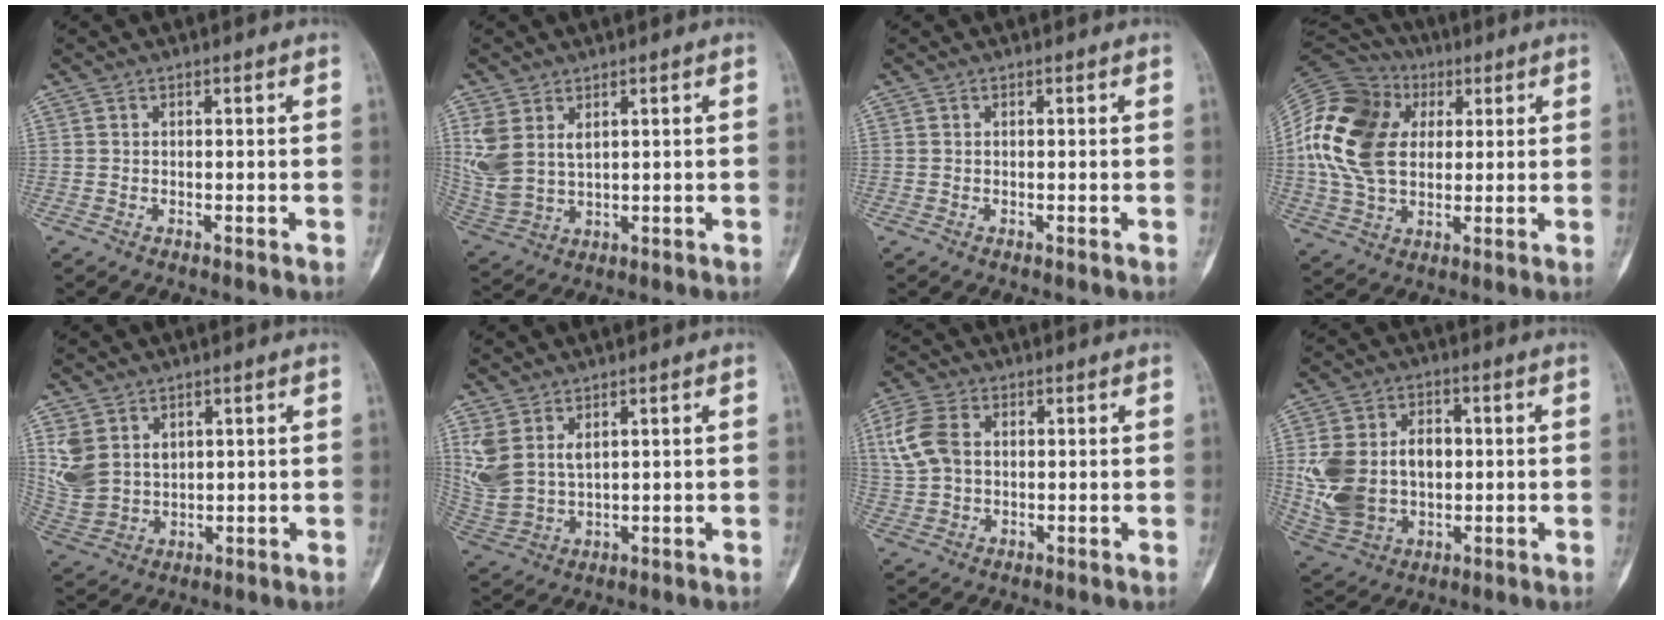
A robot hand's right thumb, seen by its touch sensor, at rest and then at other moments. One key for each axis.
{"total": 8.1, "fx": 3.0, "fy": 5.1, "fz": 5.5, "tx": -0.124, "ty": -0.009, "tz": 0.077}
{"total": 0.0}
{"total": 20.2, "fx": 3.5, "fy": 14.2, "fz": 13.9, "tx": -0.274, "ty": 0.010, "tz": 0.062}
{"total": 8.1, "fx": 3.3, "fy": 6.1, "fz": 4.3, "tx": -0.082, "ty": -0.011, "tz": 0.089}
{"total": 8.1, "fx": 3.6, "fy": 4.8, "fz": 5.5, "tx": -0.120, "ty": -0.012, "tz": 0.090}
{"total": 8.6, "fx": 1.9, "fy": 5.9, "fz": 5.9, "tx": -0.133, "ty": 0.008, "tz": 0.039}
{"total": 16.8, "fx": 0.6, "fy": 12.2, "fz": 11.6, "tx": -0.211, "ty": 0.010, "tz": 0.029}